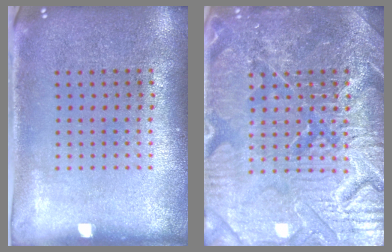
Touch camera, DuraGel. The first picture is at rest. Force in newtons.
{"total": 5.6, "press": 5.6, "slide": 0.6}